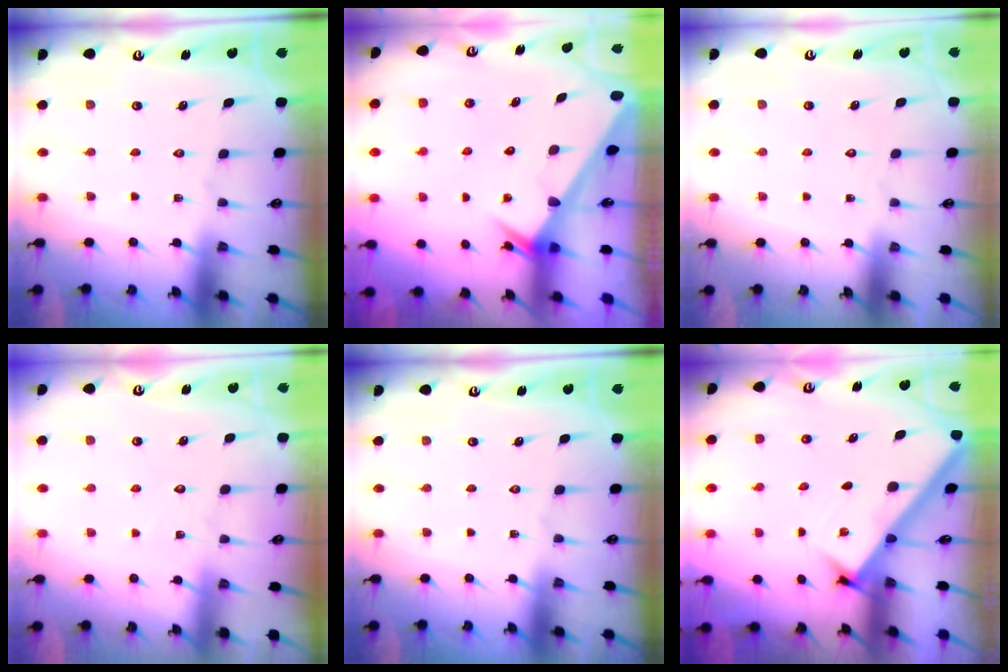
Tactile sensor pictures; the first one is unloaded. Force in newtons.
{"total": 2.4, "press": 2.4, "slide": 0.1}
{"total": 1.7, "press": 1.7, "slide": 0.1}
{"total": 2.7, "press": 2.7, "slide": 0.3}
{"total": 0.0}
{"total": 2.6, "press": 2.6, "slide": 0.3}